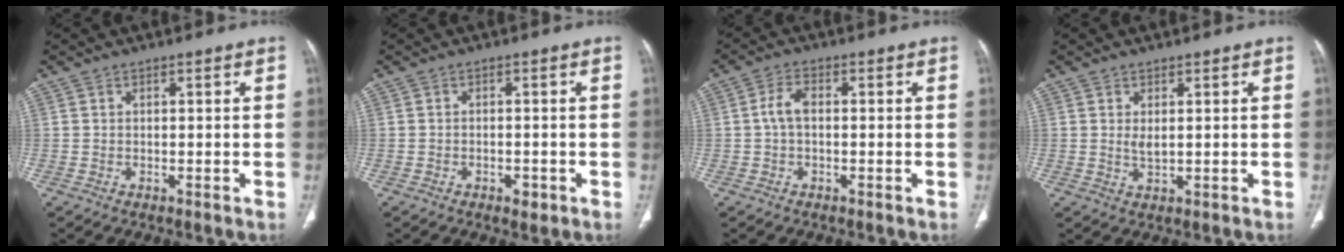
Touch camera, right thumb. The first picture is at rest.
{"total": 2.1, "force": [-1.1, 1.2, 1.4], "torque": [-0.016, 0.003, -0.012]}
{"total": 3.5, "force": [-0.1, 1.9, 2.9], "torque": [-0.060, 0.011, -0.007]}
{"total": 1.9, "force": [0.5, 0.9, 1.6], "torque": [-0.031, -0.008, 0.015]}